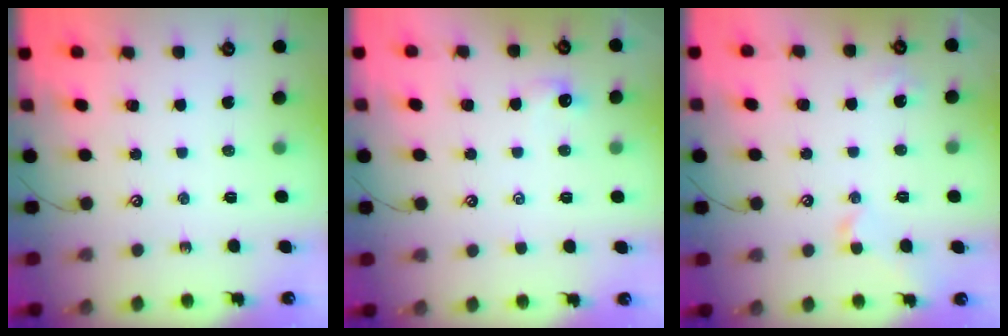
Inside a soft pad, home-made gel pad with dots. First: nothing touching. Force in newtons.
{"total": 0.0}
{"total": 2.0, "press": 1.9, "slide": 0.5}